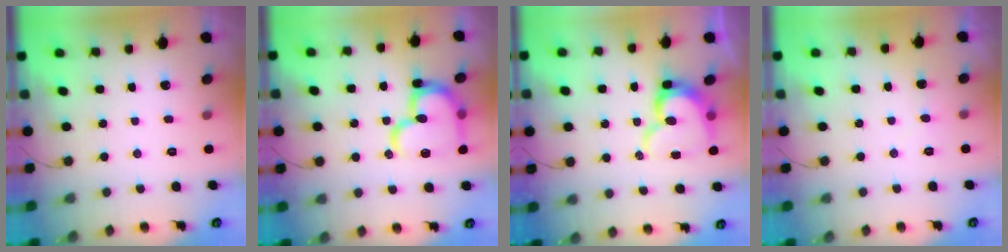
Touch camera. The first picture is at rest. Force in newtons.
{"total": 19.4, "press": 19.3, "slide": 1.9}
{"total": 14.3, "press": 14.2, "slide": 1.6}
{"total": 3.9, "press": 3.9, "slide": 0.4}